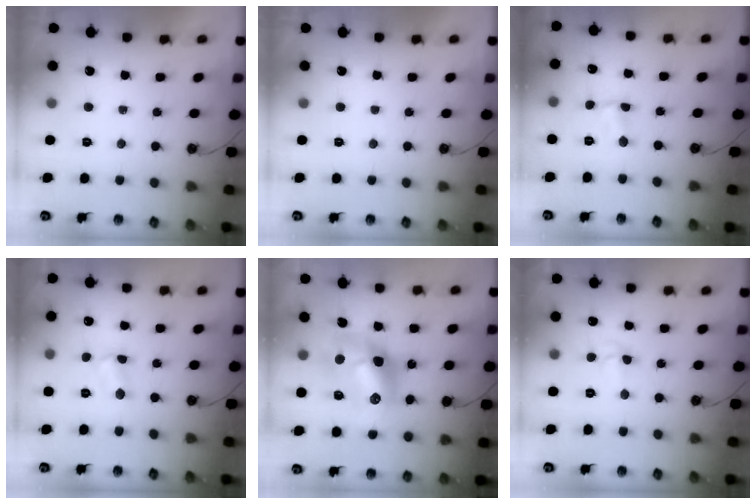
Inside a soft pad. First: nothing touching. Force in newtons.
{"total": 0.0}
{"total": 2.8, "press": 2.8, "slide": 0.4}
{"total": 4.5, "press": 4.4, "slide": 0.6}
{"total": 14.1, "press": 14.1, "slide": 1.0}
{"total": 5.0, "press": 3.3, "slide": 3.7}